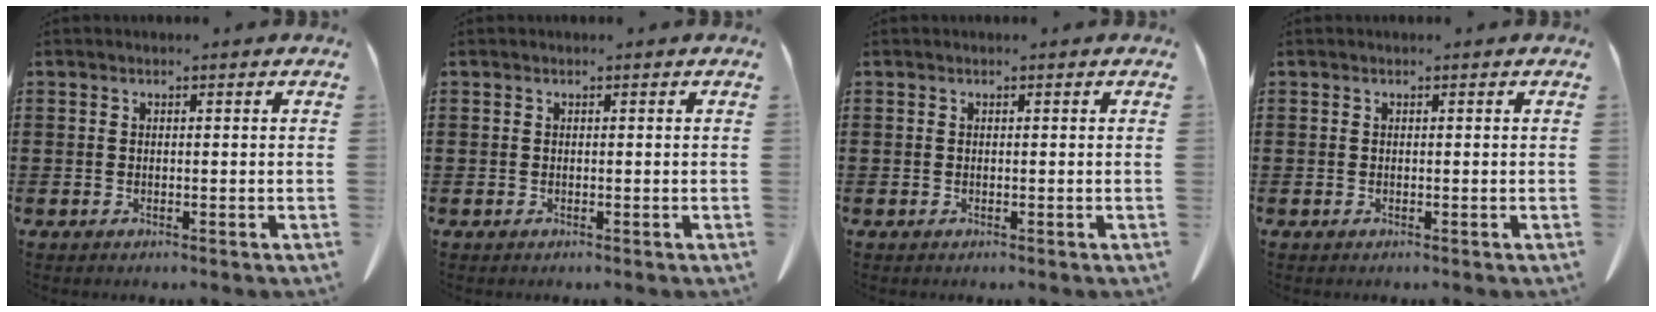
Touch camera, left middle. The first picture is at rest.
{"total": 0.0}
{"total": 0.0}
{"total": 0.0}